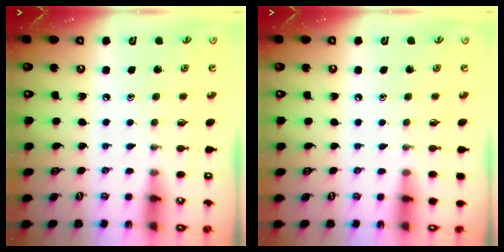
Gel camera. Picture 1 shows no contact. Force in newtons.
{"total": 2.9, "press": 2.9, "slide": 0.5}